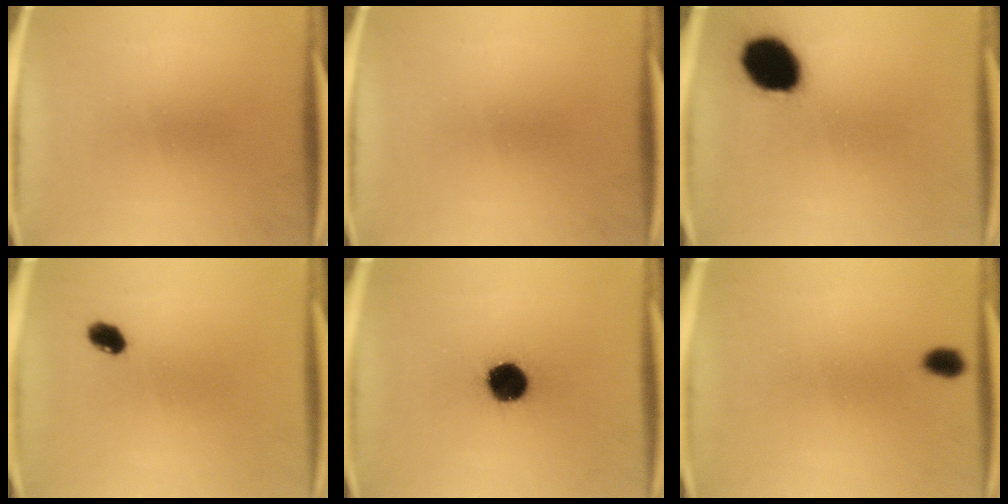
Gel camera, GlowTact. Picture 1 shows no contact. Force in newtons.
{"total": 0.0}
{"total": 14.2}
{"total": 3.1}
{"total": 12.3}
{"total": 2.4}